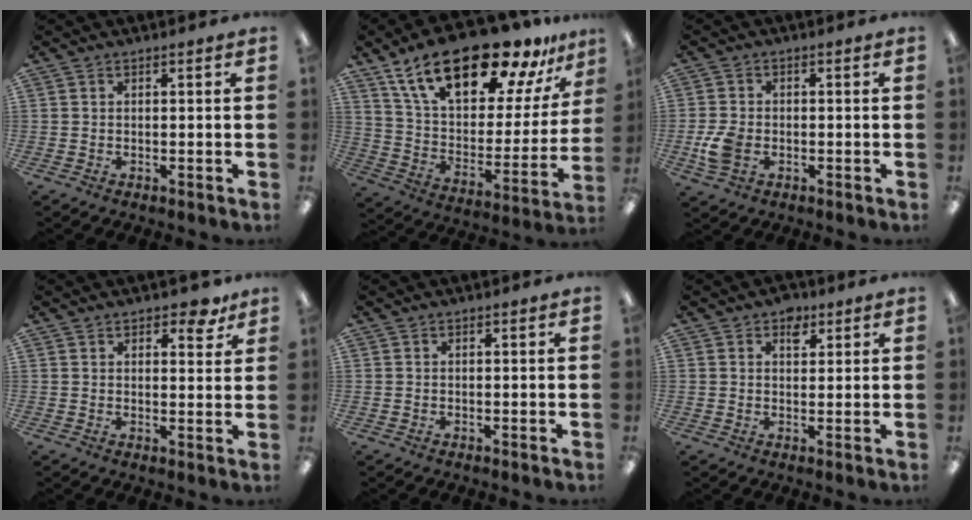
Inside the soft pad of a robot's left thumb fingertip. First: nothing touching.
{"total": 26.4, "force": [18.4, 10.6, 15.7], "torque": [-0.264, -0.110, 0.314]}
{"total": 6.2, "force": [-1.8, 4.3, 4.1], "torque": [-0.082, 0.000, -0.034]}
{"total": 5.2, "force": [3.7, 2.3, 2.7], "torque": [-0.030, -0.014, 0.060]}
{"total": 0.0}
{"total": 4.0, "force": [2.1, 2.6, 2.2], "torque": [-0.014, -0.008, 0.032]}